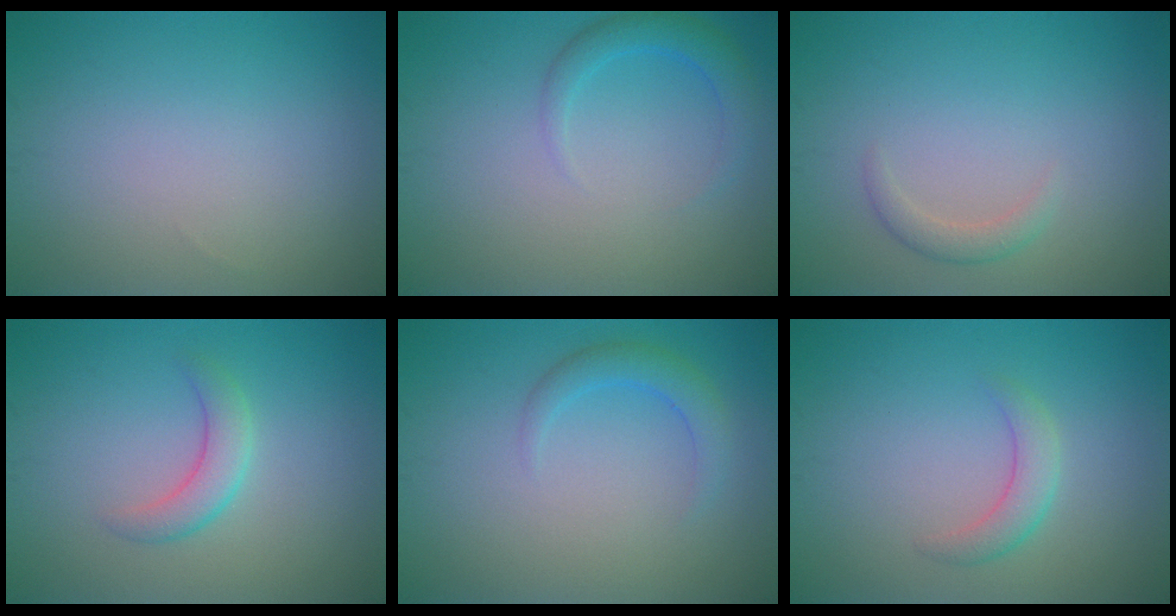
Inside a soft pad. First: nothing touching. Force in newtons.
{"total": 2.2, "press": 2.2, "slide": 0.3}
{"total": 1.4, "press": 1.4, "slide": 0.1}
{"total": 2.4, "press": 2.4, "slide": 0.1}
{"total": 2.1, "press": 2.1, "slide": 0.3}
{"total": 2.2, "press": 2.2, "slide": 0.2}